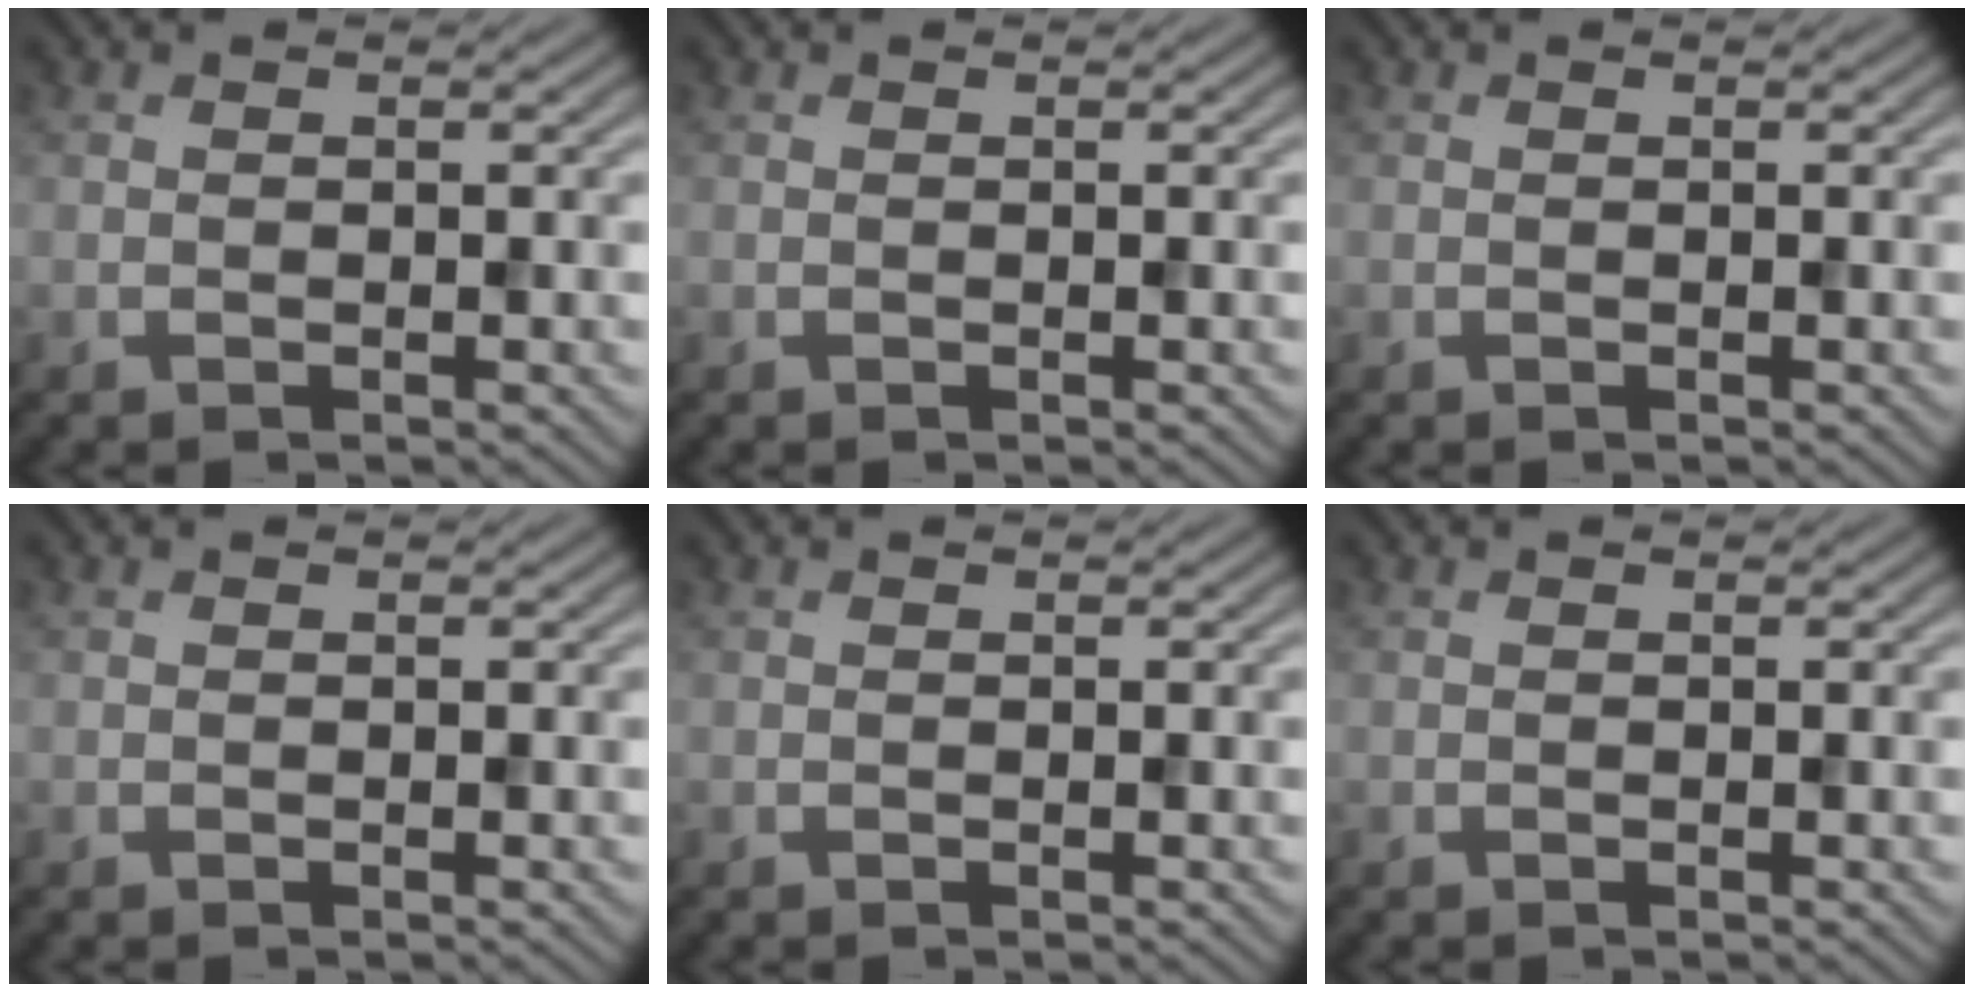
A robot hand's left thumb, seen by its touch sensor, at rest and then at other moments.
{"total": 0.0}
{"total": 0.0}
{"total": 0.0}
{"total": 0.0}
{"total": 0.0}